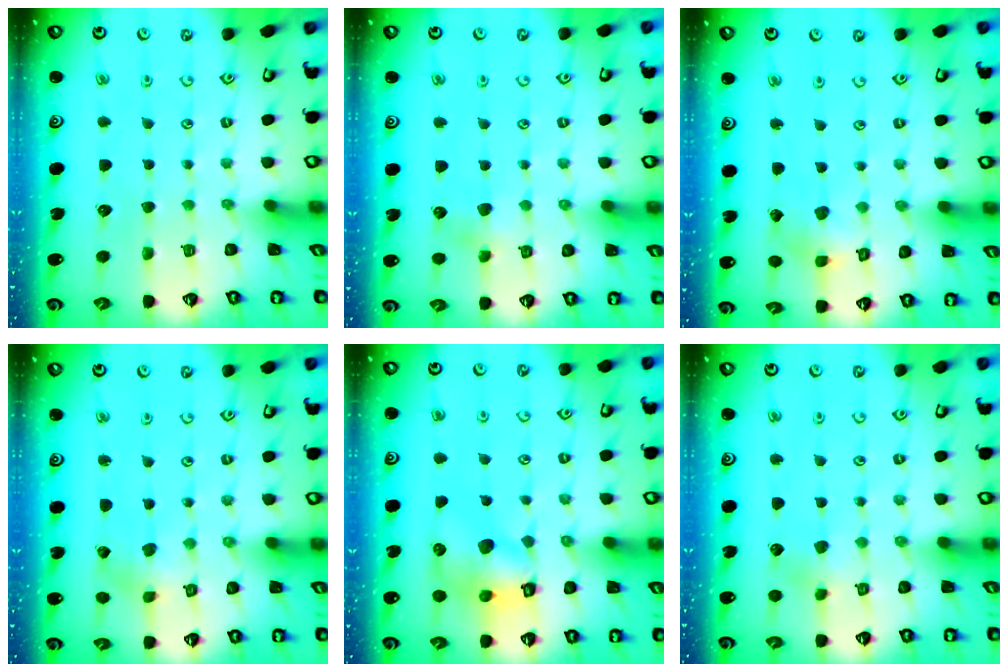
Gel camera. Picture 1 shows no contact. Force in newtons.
{"total": 3.1, "press": 3.1, "slide": 0.6}
{"total": 2.8, "press": 2.8, "slide": 0.3}
{"total": 0.9, "press": 0.9, "slide": 0.2}
{"total": 10.0, "press": 9.9, "slide": 1.4}
{"total": 3.9, "press": 3.8, "slide": 1.1}